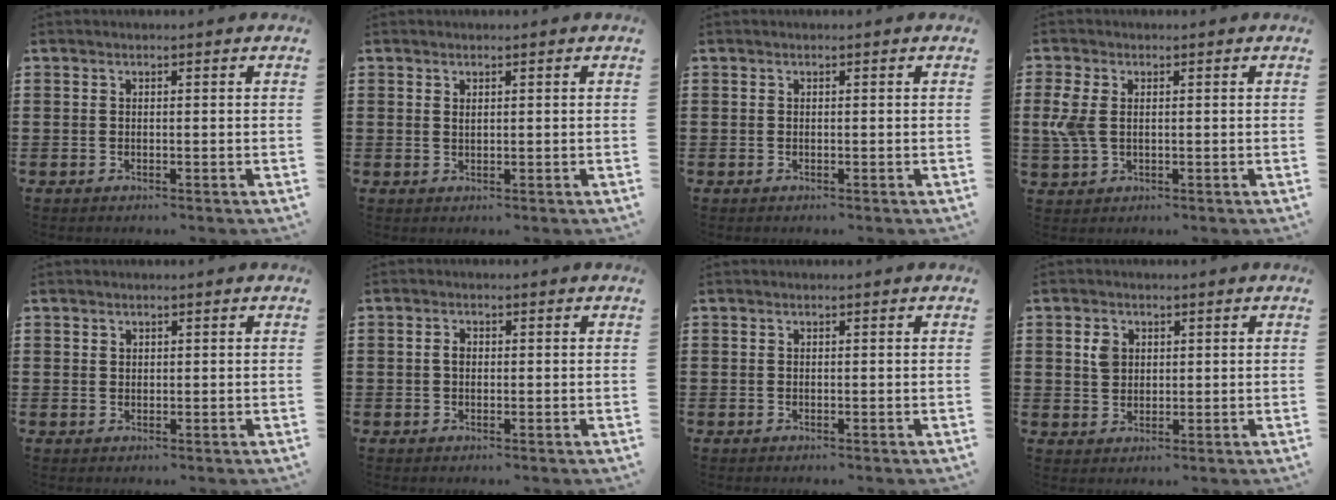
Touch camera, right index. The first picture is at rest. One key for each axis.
{"total": 0.7, "fx": 0.4, "fy": 0.4, "fz": 0.4, "tx": -0.010, "ty": 0.002, "tz": 0.008}
{"total": 0.0}
{"total": 4.7, "fx": 0.5, "fy": 2.8, "fz": 3.7, "tx": -0.103, "ty": -0.001, "tz": 0.001}
{"total": 1.2, "fx": 0.9, "fy": 0.8, "fz": 0.2, "tx": -0.005, "ty": 0.002, "tz": 0.017}
{"total": 1.5, "fx": 0.0, "fy": 1.0, "fz": 1.2, "tx": -0.024, "ty": 0.006, "tz": -0.001}
{"total": 0.0}
{"total": 2.9, "fx": 0.9, "fy": 2.3, "fz": 1.5, "tx": -0.037, "ty": 0.010, "tz": 0.016}